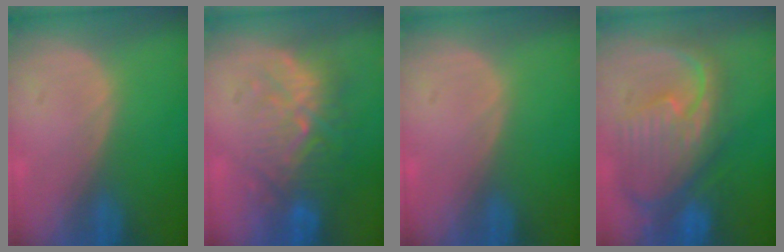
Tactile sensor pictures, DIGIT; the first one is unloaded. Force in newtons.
{"total": 9.4, "press": 9.0, "slide": 2.6}
{"total": 0.0}
{"total": 12.3, "press": 10.7, "slide": 6.1}